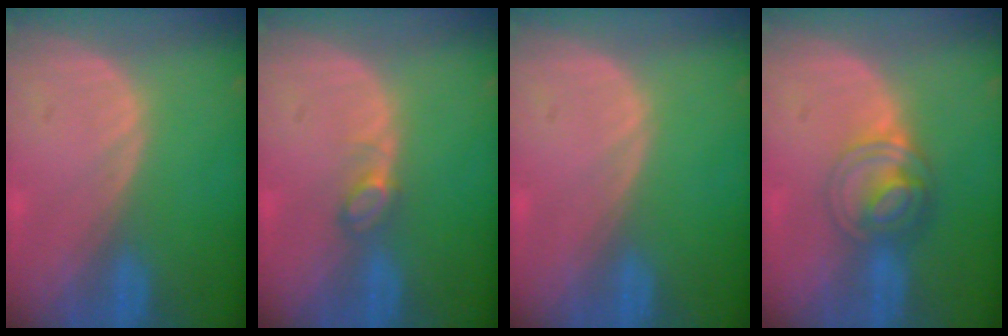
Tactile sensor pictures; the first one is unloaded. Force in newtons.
{"total": 2.2, "press": 2.2, "slide": 0.3}
{"total": 0.0}
{"total": 6.3, "press": 5.5, "slide": 3.2}